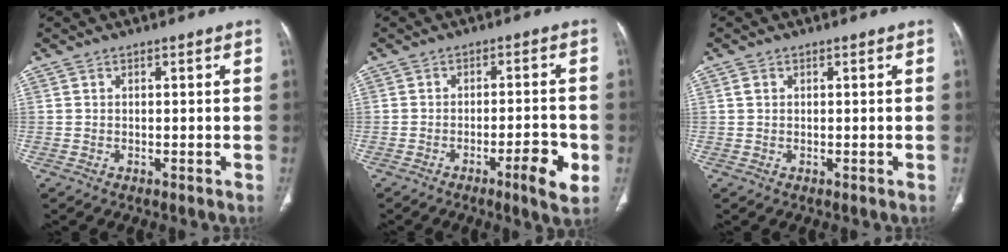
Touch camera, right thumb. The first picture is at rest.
{"total": 6.8, "force": [-2.8, 1.0, 6.1], "torque": [-0.088, 0.009, -0.038]}
{"total": 0.9, "force": [0.3, 0.8, 0.4], "torque": [-0.005, 0.003, 0.006]}